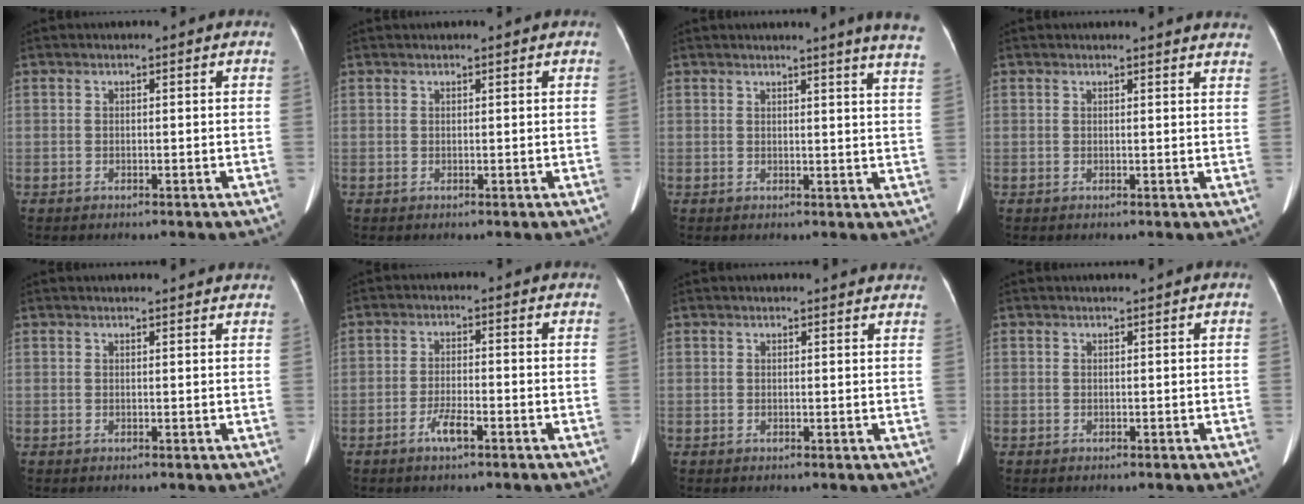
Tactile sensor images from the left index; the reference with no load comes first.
{"total": 1.2, "force": [1.1, 0.0, 0.5], "torque": [-0.006, 0.019, 0.019]}
{"total": 9.5, "force": [8.3, -1.4, 4.4], "torque": [-0.049, -0.052, 0.067]}
{"total": 9.4, "force": [9.1, 0.9, 2.2], "torque": [-0.007, -0.012, 0.076]}
{"total": 6.2, "force": [5.9, 0.4, 1.7], "torque": [-0.021, 0.017, 0.056]}
{"total": 3.3, "force": [-2.1, 0.4, 2.5], "torque": [-0.053, -0.004, -0.039]}
{"total": 6.1, "force": [5.9, 0.8, 1.3], "torque": [-0.009, 0.005, 0.047]}
{"total": 0.0}